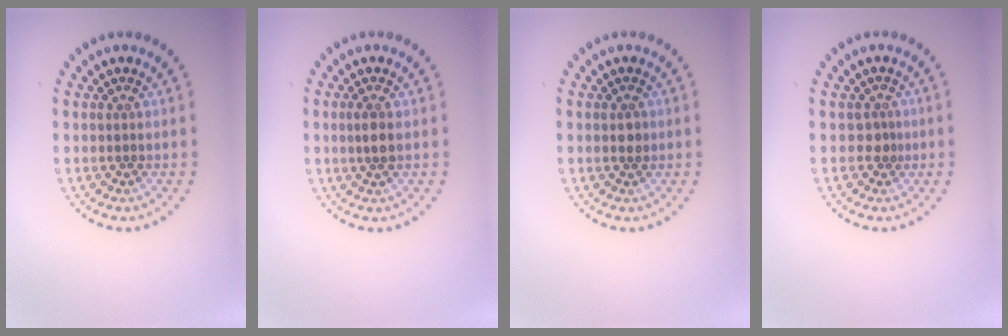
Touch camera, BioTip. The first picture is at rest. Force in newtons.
{"total": 1.6, "press": 1.4, "slide": 0.7}
{"total": 0.9, "press": 0.9, "slide": 0.2}
{"total": 0.9, "press": 0.6, "slide": 0.7}